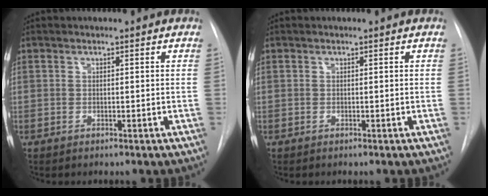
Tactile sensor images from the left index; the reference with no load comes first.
{"total": 0.0}